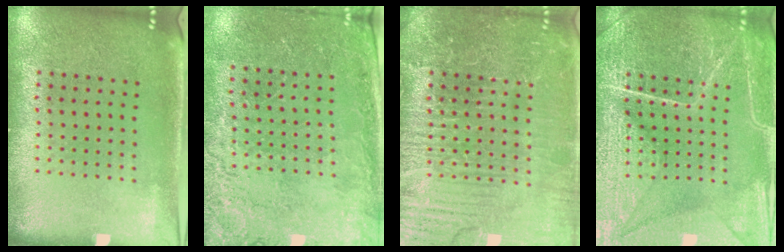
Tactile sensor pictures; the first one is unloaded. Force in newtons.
{"total": 2.4, "press": 2.4, "slide": 0.6}
{"total": 5.7, "press": 5.6, "slide": 0.7}
{"total": 7.2, "press": 7.1, "slide": 0.8}